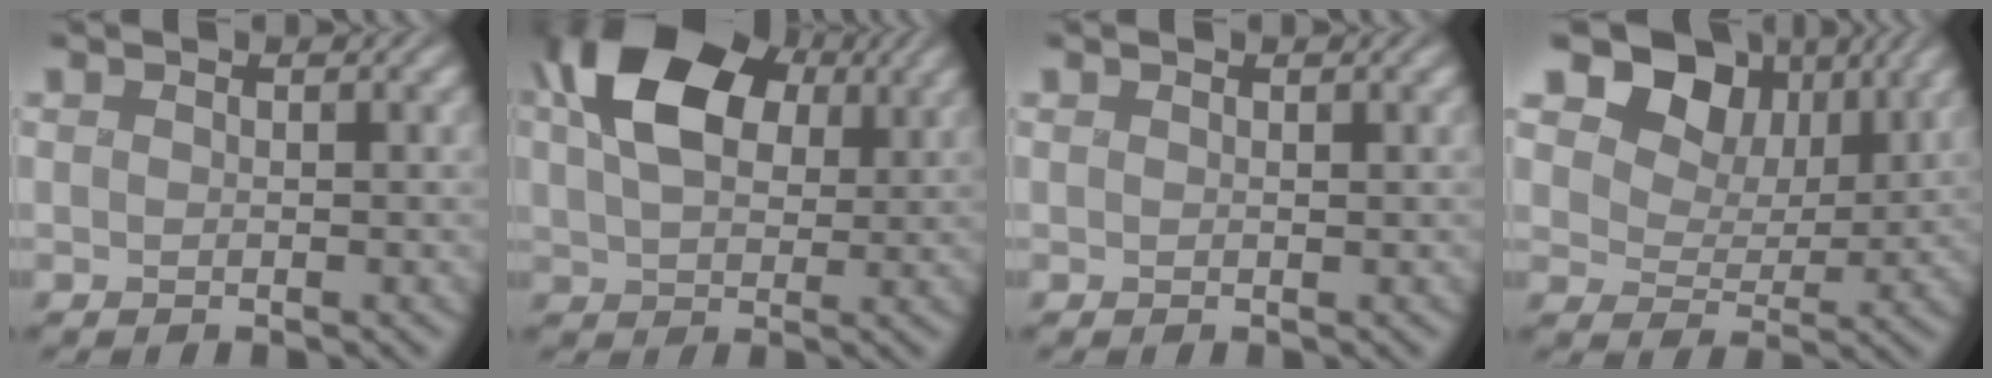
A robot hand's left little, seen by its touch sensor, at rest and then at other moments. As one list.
[{"total": 11.9, "force": [3.7, 7.7, 8.3], "torque": [-0.172, 0.016, 0.063]}, {"total": 0.0}, {"total": 9.5, "force": [4.6, 6.5, 5.1], "torque": [-0.093, 0.012, 0.062]}]